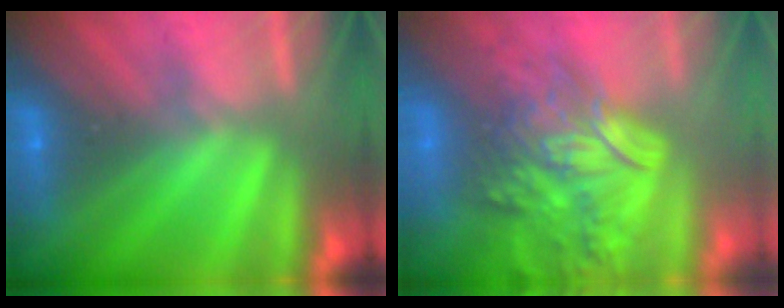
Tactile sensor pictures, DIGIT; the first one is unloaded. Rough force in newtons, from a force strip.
{"total": 6.0}